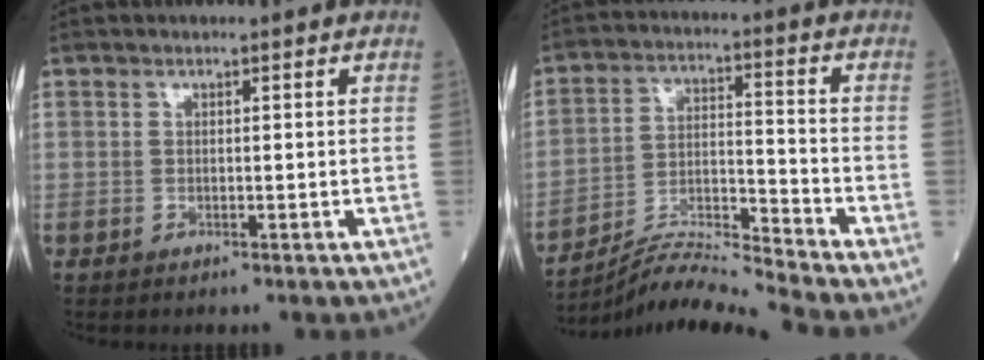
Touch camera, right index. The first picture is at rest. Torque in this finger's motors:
{"motor_torque": [-0.52, -0.54, 0.06, 0.00]}